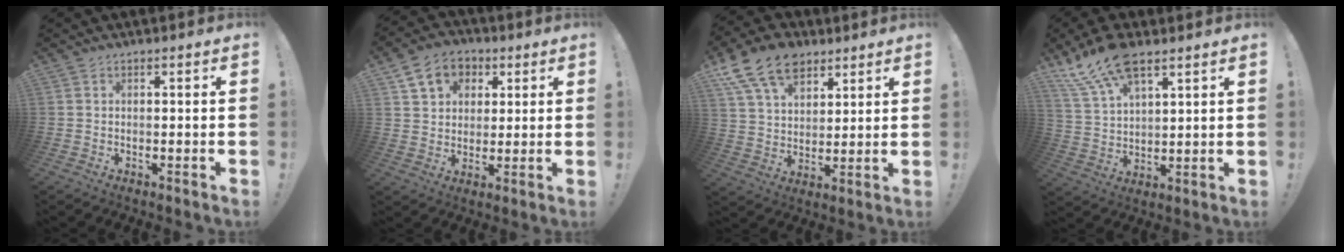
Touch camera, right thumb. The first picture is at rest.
{"total": 11.3, "force": [5.1, 8.8, 5.0], "torque": [-0.072, -0.016, 0.100]}
{"total": 15.6, "force": [9.4, 10.0, 7.5], "torque": [-0.129, -0.049, 0.179]}
{"total": 13.2, "force": [9.1, 5.7, 7.6], "torque": [-0.152, -0.042, 0.168]}